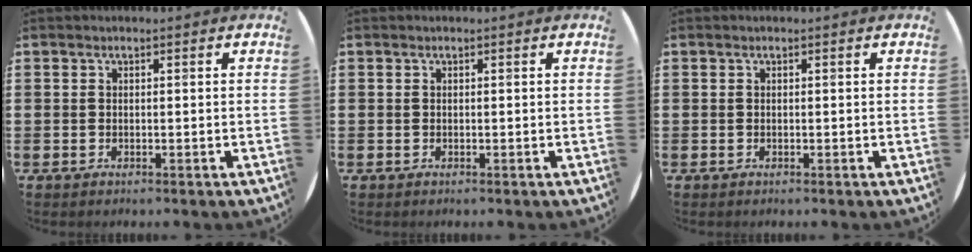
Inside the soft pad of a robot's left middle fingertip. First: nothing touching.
{"total": 0.0}
{"total": 0.0}